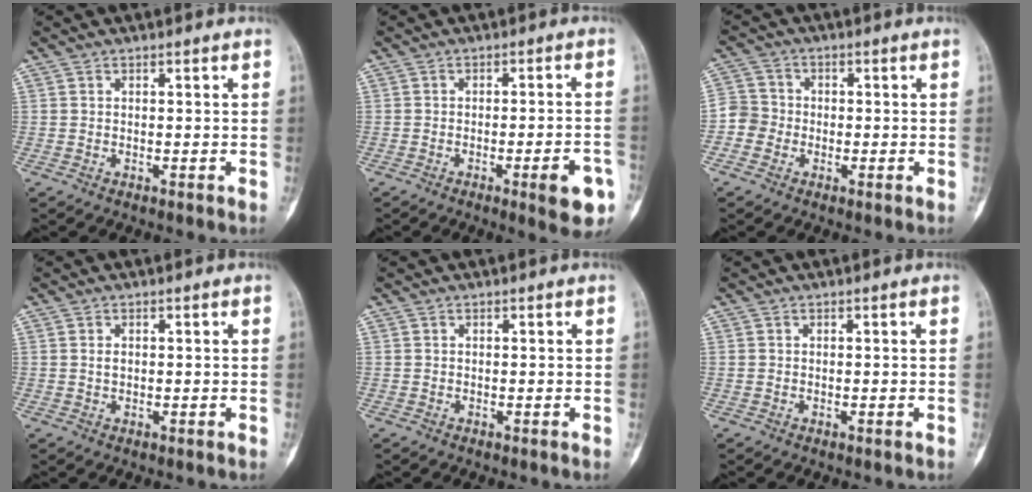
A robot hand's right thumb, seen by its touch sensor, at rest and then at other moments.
{"total": 7.9, "force": [-3.5, 1.7, 6.9], "torque": [-0.079, 0.011, -0.042]}
{"total": 4.6, "force": [-1.5, 4.3, 0.7], "torque": [0.010, 0.013, -0.043]}
{"total": 0.9, "force": [0.1, 0.6, 0.7], "torque": [-0.006, 0.000, 0.004]}
{"total": 0.0}
{"total": 0.0}